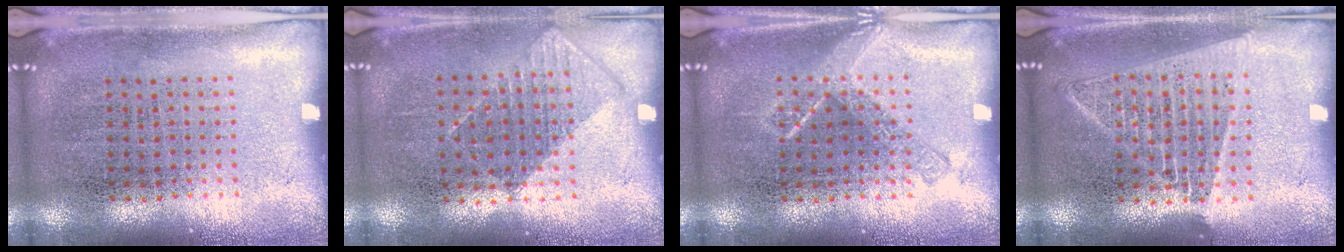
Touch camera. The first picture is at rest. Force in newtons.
{"total": 0.8, "press": 0.8, "slide": 0.4}
{"total": 2.1, "press": 2.0, "slide": 0.2}
{"total": 1.5, "press": 1.4, "slide": 0.7}